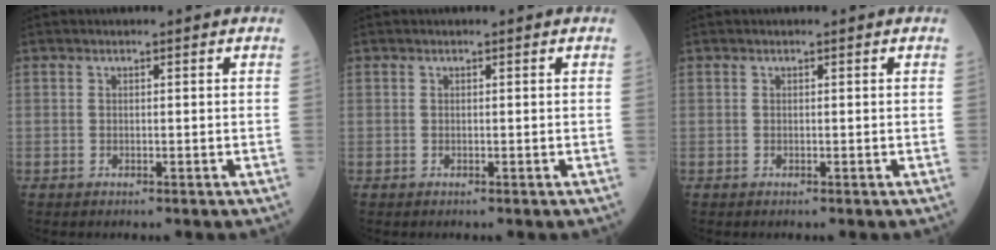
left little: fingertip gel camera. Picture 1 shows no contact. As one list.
[{"total": 0.0}, {"total": 0.0}]